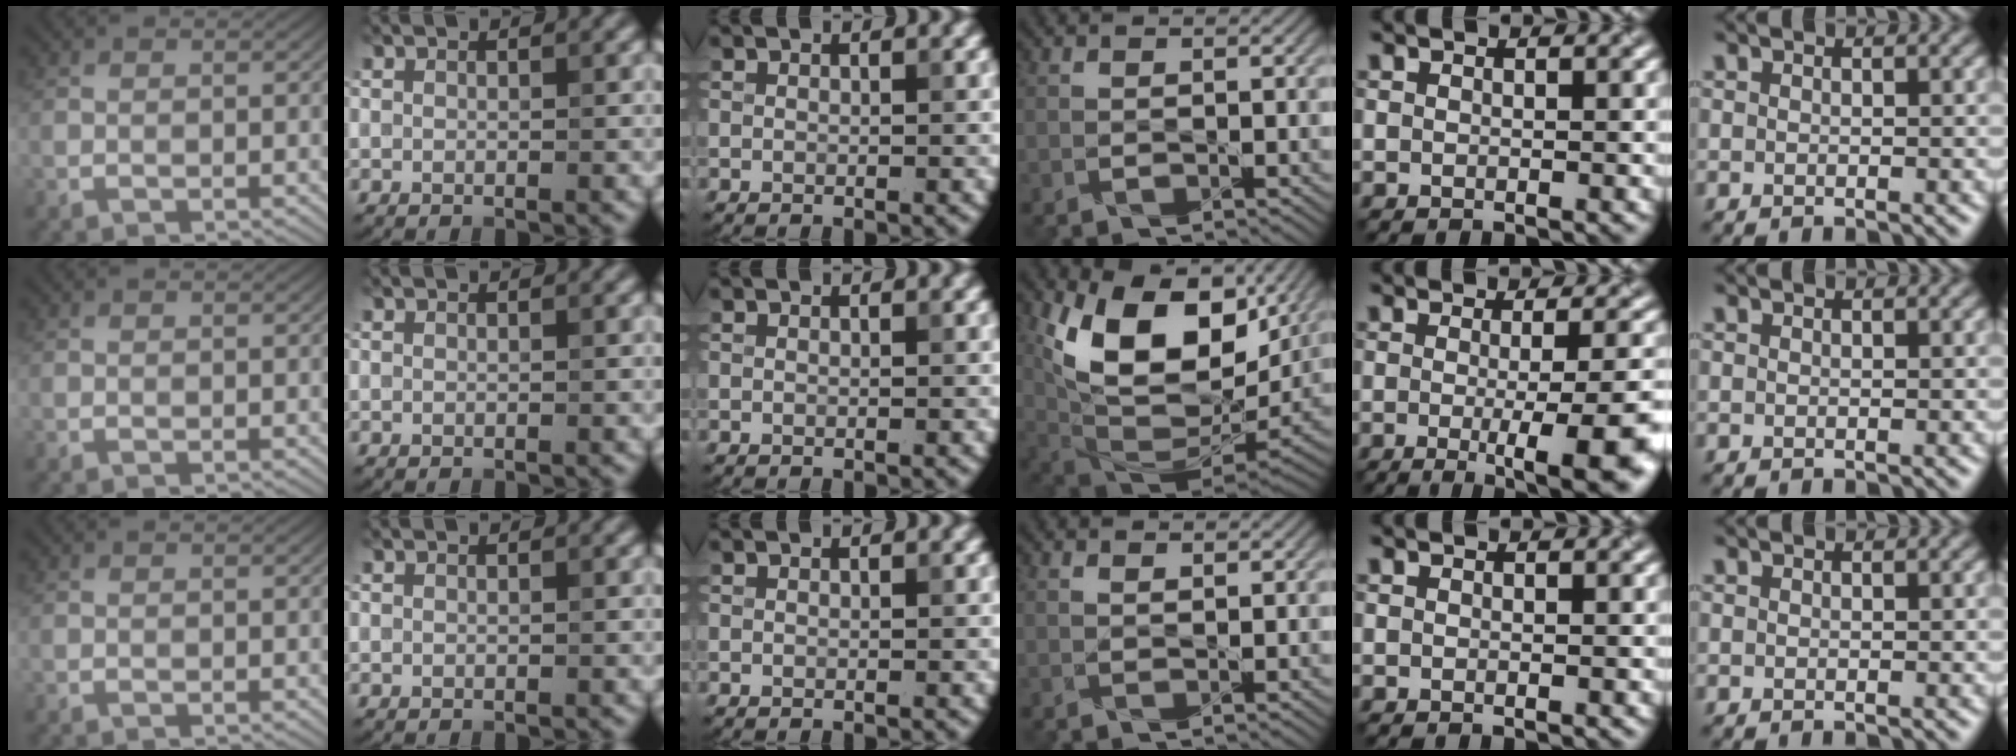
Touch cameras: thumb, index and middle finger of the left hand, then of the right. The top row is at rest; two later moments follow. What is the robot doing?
{"motion": "assemble", "object": "legos"}